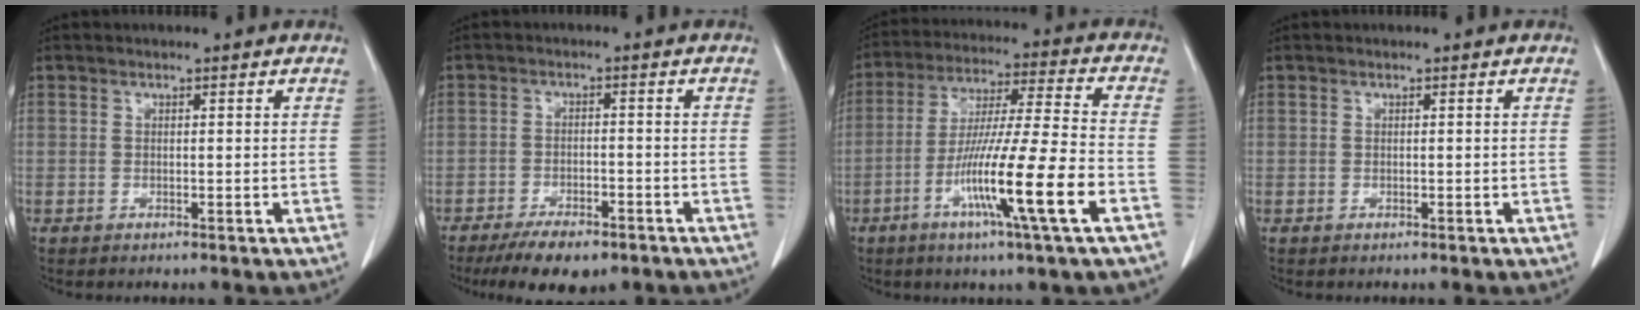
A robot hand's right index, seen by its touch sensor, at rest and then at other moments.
{"total": 7.8, "force": [-5.7, 2.8, 4.5], "torque": [-0.068, -0.007, -0.091]}
{"total": 16.0, "force": [-6.3, -1.1, 14.7], "torque": [-0.272, -0.020, -0.114]}
{"total": 0.0}